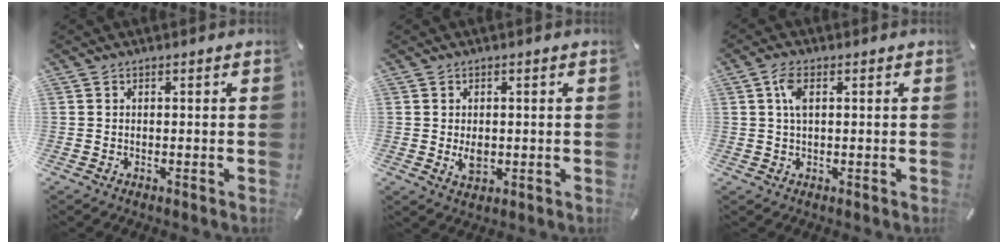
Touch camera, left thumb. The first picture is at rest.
{"total": 3.6, "force": [-0.2, 2.6, 2.4], "torque": [-0.050, -0.004, -0.007]}
{"total": 4.0, "force": [1.1, 1.7, 3.4], "torque": [-0.081, 0.006, 0.015]}